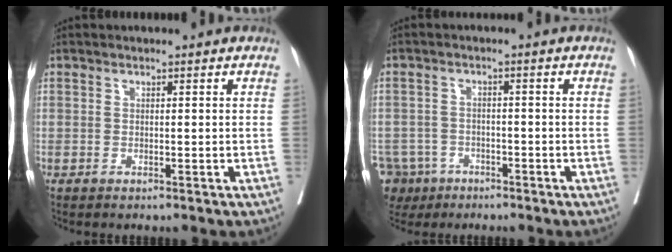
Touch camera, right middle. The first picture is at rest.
{"total": 9.4, "force": [-5.7, 7.2, 2.1], "torque": [-0.067, -0.004, -0.091]}